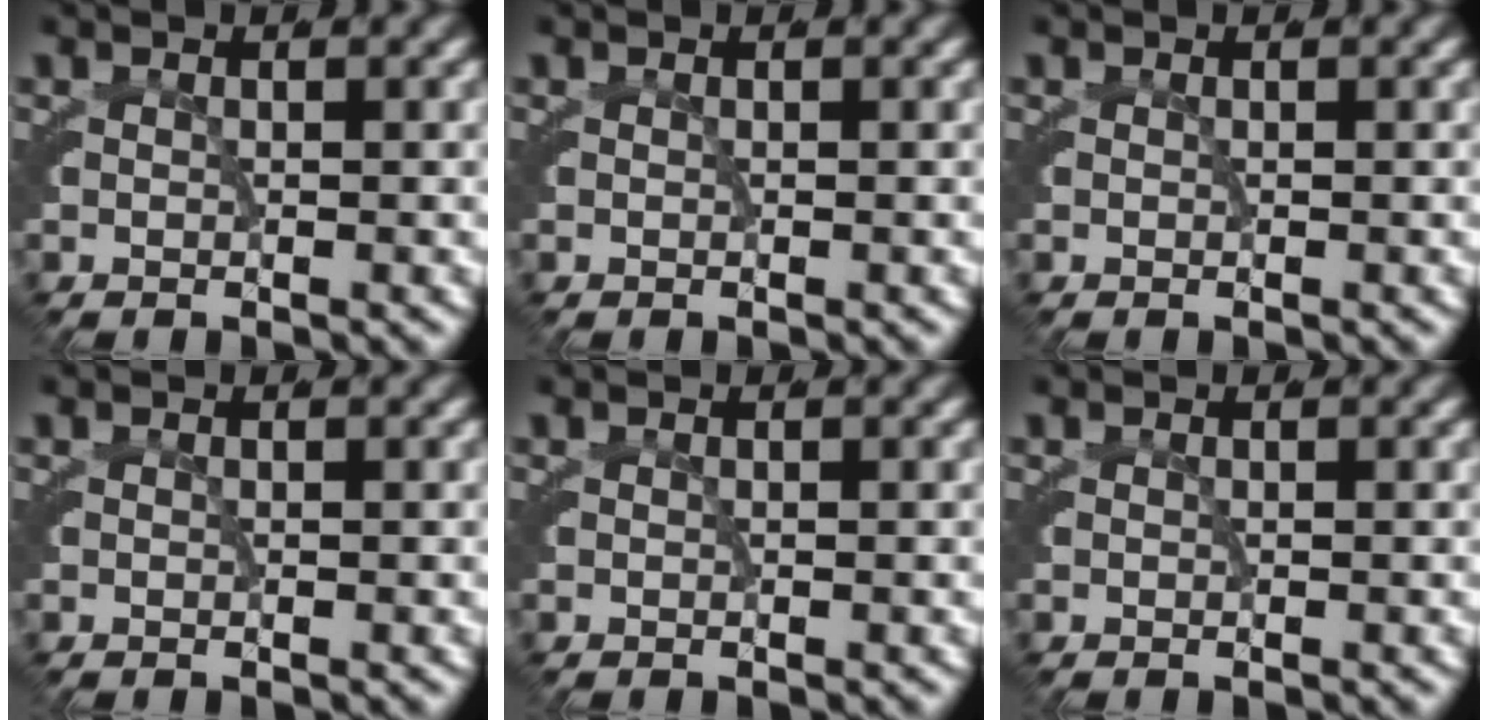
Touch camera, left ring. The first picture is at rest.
{"total": 0.0}
{"total": 0.0}
{"total": 0.0}
{"total": 0.0}
{"total": 0.0}